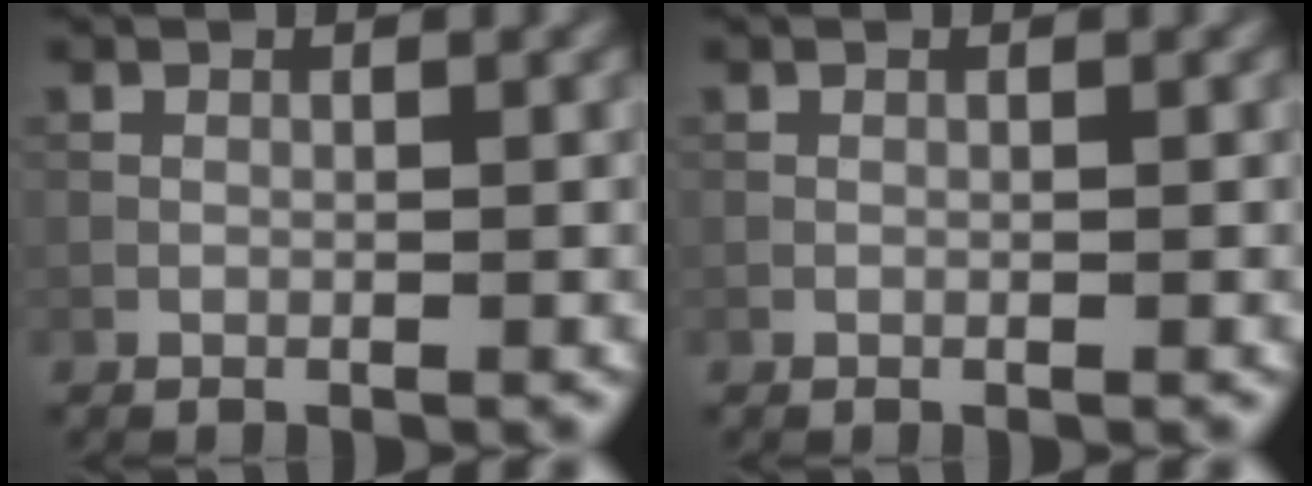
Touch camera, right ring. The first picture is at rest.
{"total": 0.0}